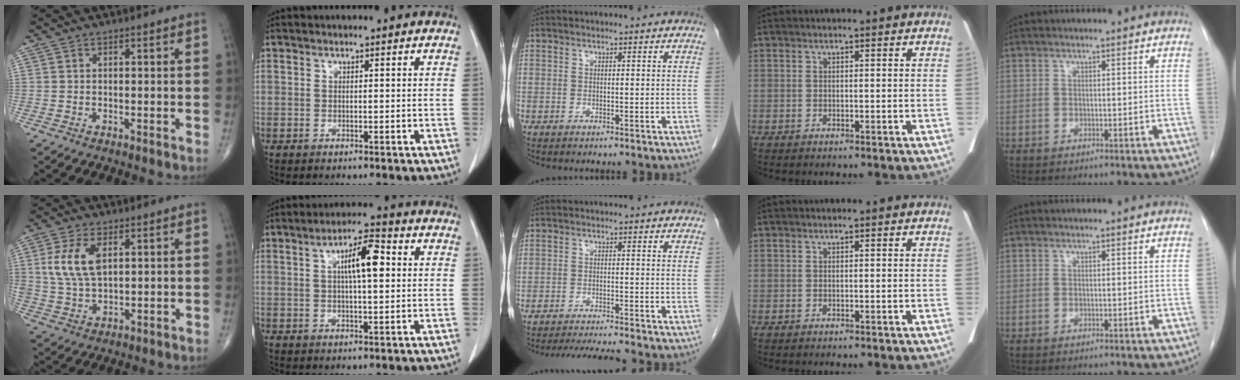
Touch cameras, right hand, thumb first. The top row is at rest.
{"thumb": {"total": 9.3, "force": [2.6, 5.0, 7.4], "torque": [-0.151, -0.006, 0.056]}, "index": {"total": 7.2, "force": [1.7, 1.6, 6.8], "torque": [-0.115, 0.017, 0.025]}, "middle": {"total": 7.5, "force": [-7.1, -0.4, 2.6], "torque": [-0.037, -0.008, -0.113]}}